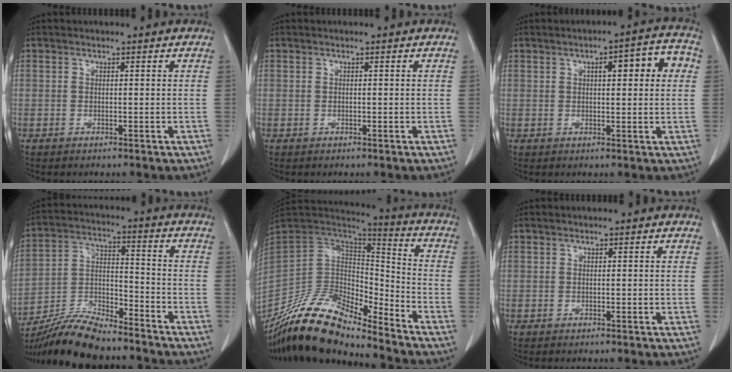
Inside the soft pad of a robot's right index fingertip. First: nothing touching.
{"total": 0.0}
{"total": 8.0, "force": [2.0, 2.0, 7.5], "torque": [-0.104, 0.028, 0.025]}
{"total": 15.6, "force": [-13.8, 3.0, 6.8], "torque": [-0.134, -0.001, -0.252]}
{"total": 19.5, "force": [-16.7, 4.7, 9.0], "torque": [-0.174, 0.021, -0.311]}
{"total": 0.0}